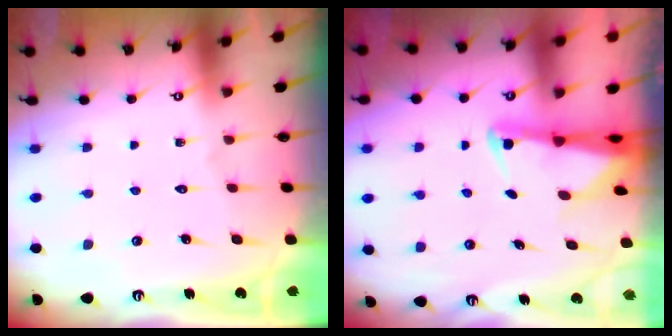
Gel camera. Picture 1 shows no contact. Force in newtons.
{"total": 2.4, "press": 2.4, "slide": 0.5}